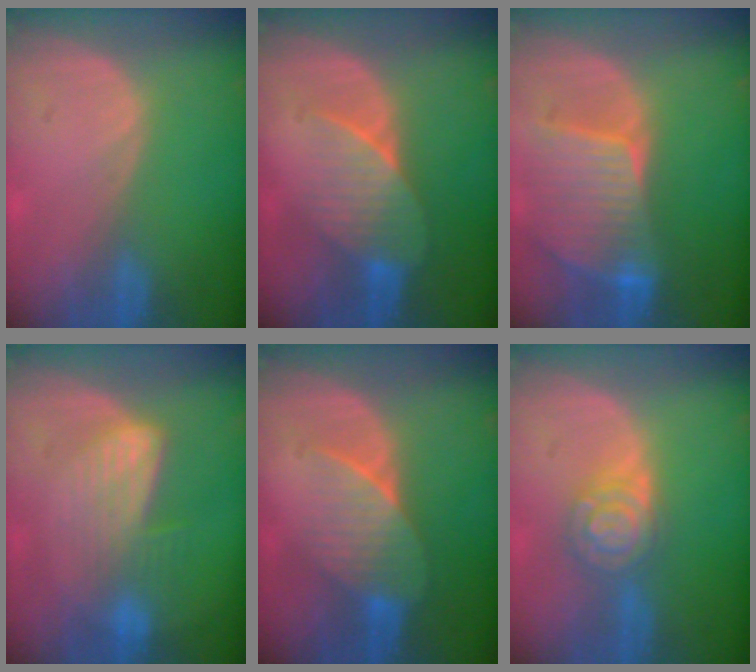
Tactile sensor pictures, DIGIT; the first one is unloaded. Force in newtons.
{"total": 7.1, "press": 6.4, "slide": 3.0}
{"total": 9.3, "press": 8.1, "slide": 4.4}
{"total": 6.7, "press": 6.3, "slide": 2.4}
{"total": 7.1, "press": 6.4, "slide": 3.0}
{"total": 6.1, "press": 6.1, "slide": 0.4}